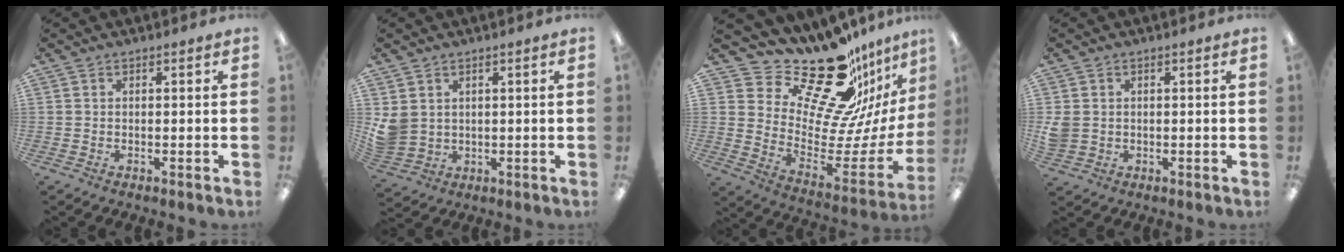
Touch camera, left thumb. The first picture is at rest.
{"total": 5.0, "force": [1.9, 4.4, 1.5], "torque": [-0.036, -0.005, 0.038]}
{"total": 25.6, "force": [19.9, 9.7, 12.9], "torque": [-0.195, -0.155, 0.350]}
{"total": 3.5, "force": [0.5, 3.2, 1.2], "torque": [-0.024, 0.007, 0.013]}